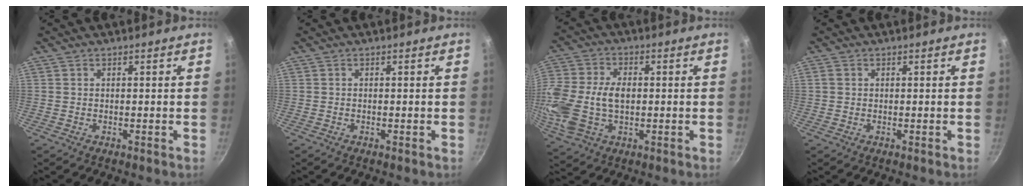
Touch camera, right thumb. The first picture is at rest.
{"total": 0.0}
{"total": 17.0, "force": [-0.6, 11.2, 12.7], "torque": [-0.281, 0.020, -0.010]}
{"total": 1.0, "force": [0.1, 0.9, 0.5], "torque": [-0.009, 0.003, 0.000]}